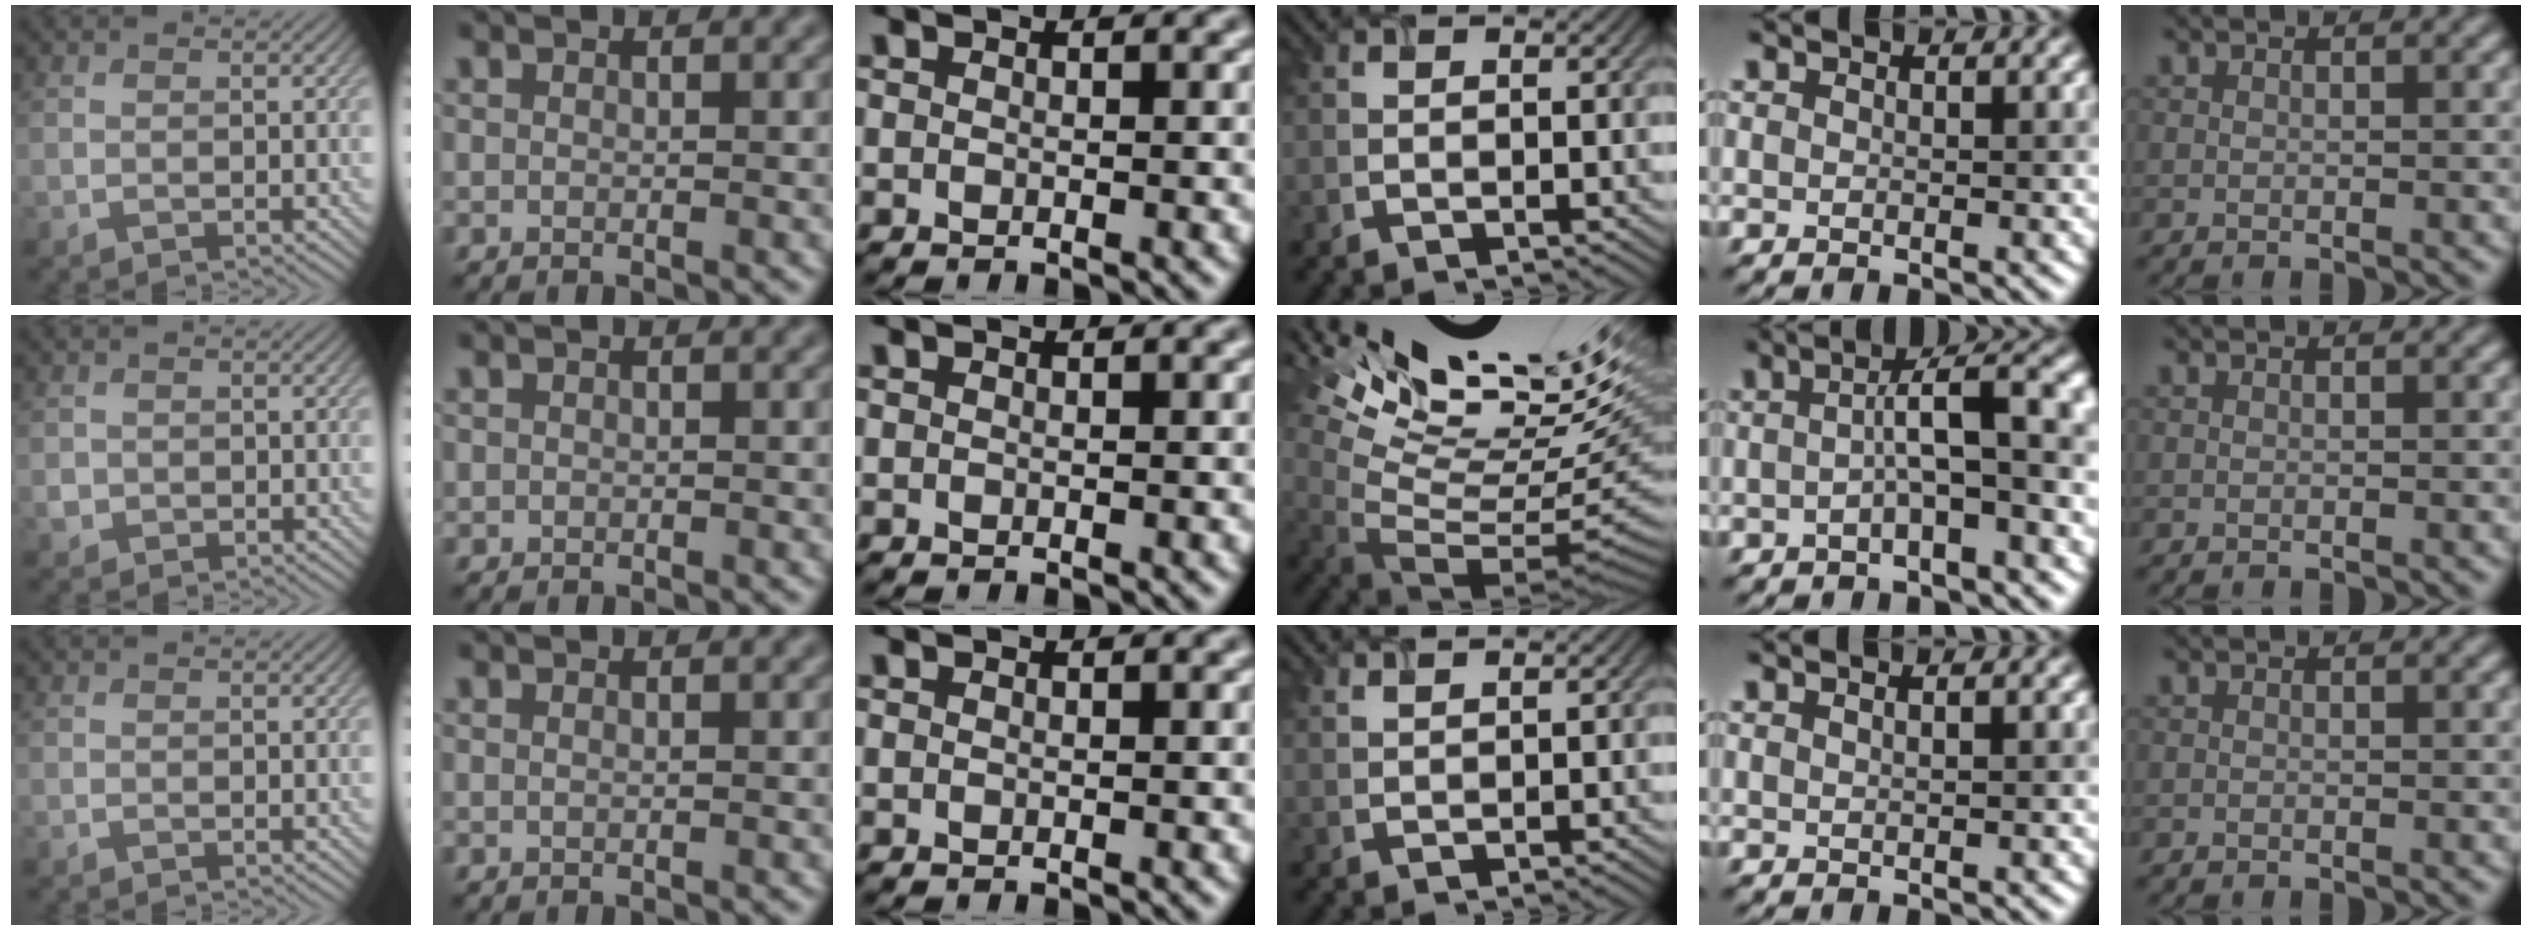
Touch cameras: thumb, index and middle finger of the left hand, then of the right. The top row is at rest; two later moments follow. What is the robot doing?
{"motion": "screw", "object": "timer"}